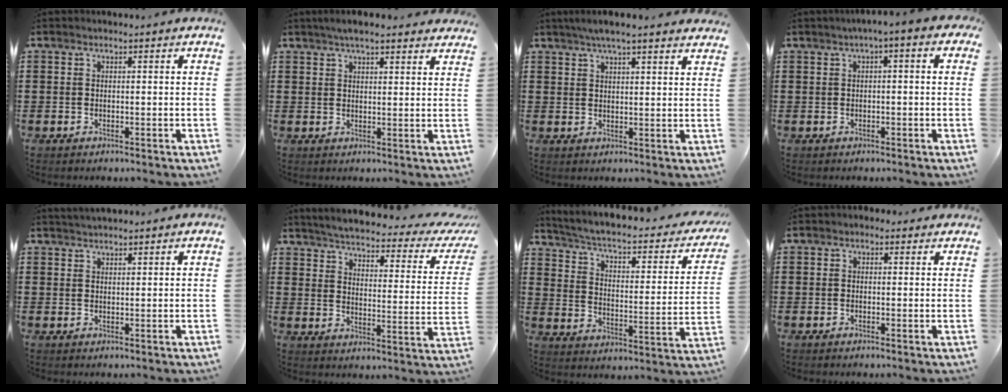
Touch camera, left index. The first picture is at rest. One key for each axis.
{"total": 4.2, "fx": 3.6, "fy": 0.7, "fz": 1.9, "tx": -0.045, "ty": 0.001, "tz": 0.066}
{"total": 4.4, "fx": 3.8, "fy": 0.2, "fz": 2.2, "tx": -0.052, "ty": 0.000, "tz": 0.068}
{"total": 1.9, "fx": -0.3, "fy": 0.2, "fz": 1.9, "tx": -0.034, "ty": 0.001, "tz": -0.009}
{"total": 1.6, "fx": 1.5, "fy": 0.2, "fz": 0.3, "tx": -0.008, "ty": 0.004, "tz": 0.029}
{"total": 3.4, "fx": 2.9, "fy": -0.1, "fz": 1.8, "tx": -0.054, "ty": -0.028, "tz": 0.040}
{"total": 4.4, "fx": 2.9, "fy": 0.8, "fz": 3.2, "tx": -0.077, "ty": -0.028, "tz": 0.041}
{"total": 1.1, "fx": 0.6, "fy": 0.9, "fz": 0.4, "tx": -0.011, "ty": 0.008, "tz": 0.010}